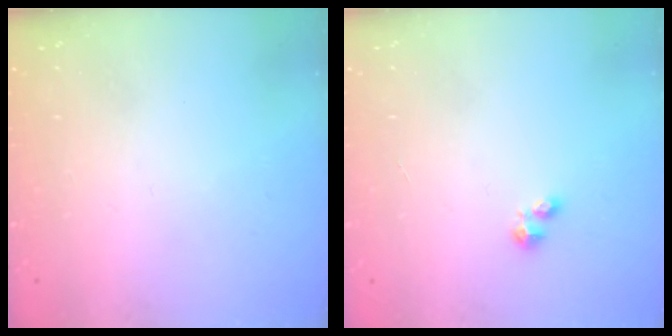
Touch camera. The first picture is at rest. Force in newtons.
{"total": 1.9, "press": 1.8, "slide": 0.2}